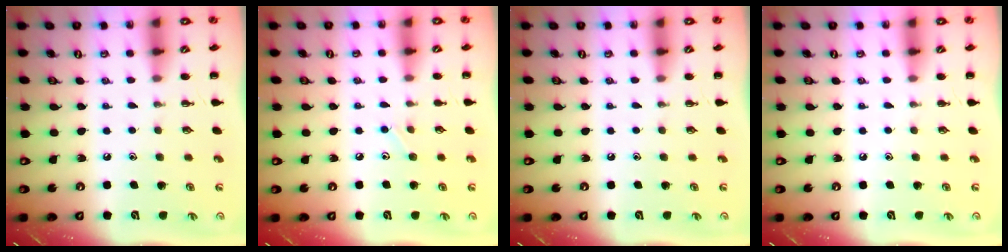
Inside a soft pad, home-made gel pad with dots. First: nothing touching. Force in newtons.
{"total": 5.5, "press": 5.2, "slide": 1.7}
{"total": 0.0}
{"total": 0.0}